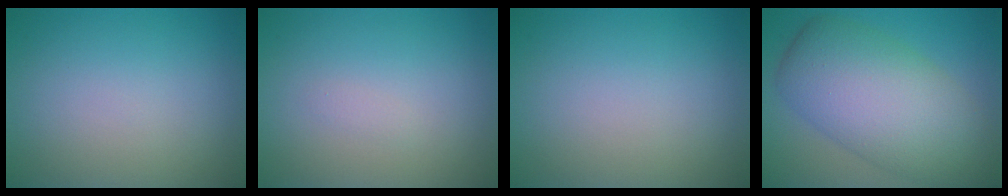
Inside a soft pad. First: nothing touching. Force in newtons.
{"total": 0.5, "press": 0.5, "slide": 0.0}
{"total": 0.0}
{"total": 10.0, "press": 10.0, "slide": 0.4}